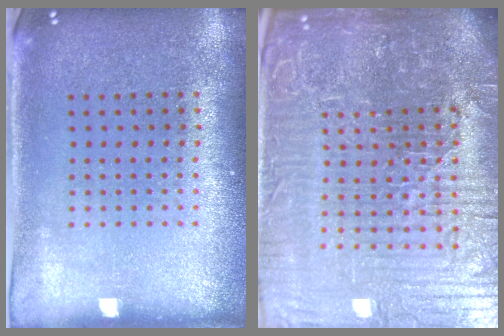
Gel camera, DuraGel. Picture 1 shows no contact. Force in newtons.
{"total": 8.0, "press": 7.1, "slide": 3.6}